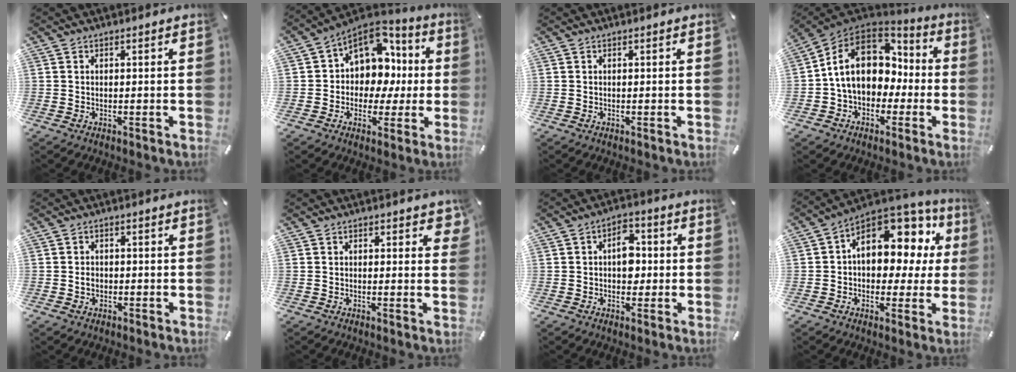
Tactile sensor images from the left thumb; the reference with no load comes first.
{"total": 12.5, "force": [3.6, 10.3, 6.2], "torque": [-0.091, -0.029, 0.072]}
{"total": 0.0}
{"total": 15.6, "force": [1.5, 12.3, 9.5], "torque": [-0.179, 0.011, 0.031]}
{"total": 2.2, "force": [-0.5, 1.7, 1.2], "torque": [-0.024, 0.005, -0.011]}
{"total": 1.9, "force": [0.9, 1.1, 1.3], "torque": [-0.003, -0.004, 0.010]}
{"total": 6.8, "force": [0.1, 4.8, 4.8], "torque": [-0.052, 0.000, -0.006]}
{"total": 12.4, "force": [4.6, 8.6, 7.7], "torque": [-0.103, -0.042, 0.080]}